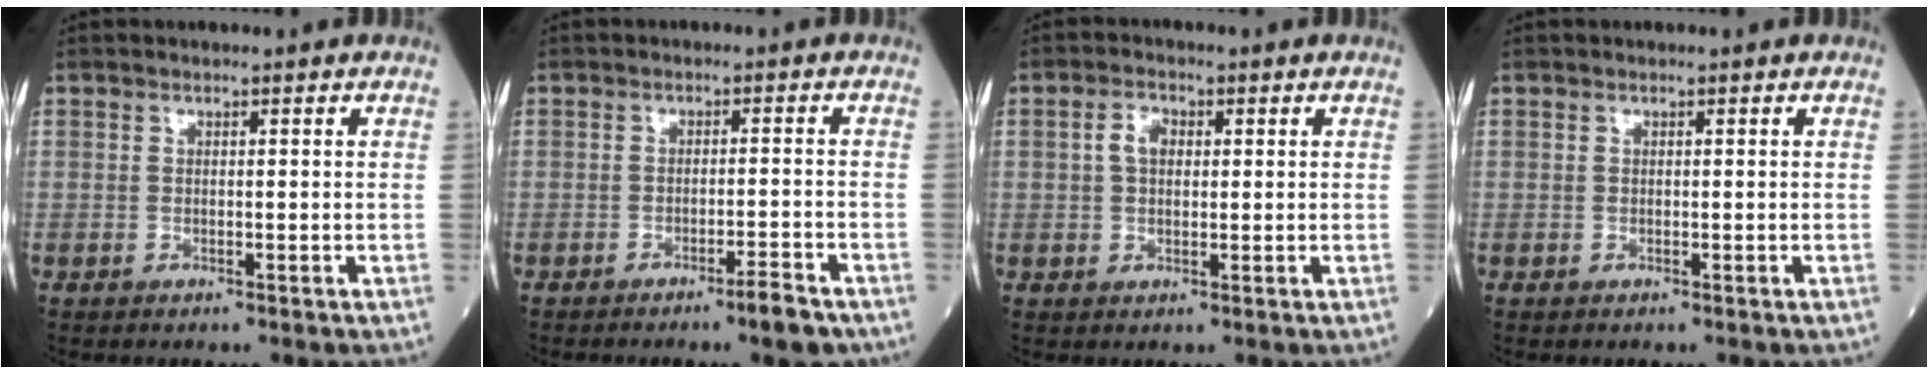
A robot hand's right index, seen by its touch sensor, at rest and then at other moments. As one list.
[{"total": 4.1, "force": [-2.9, 0.2, 2.9], "torque": [-0.037, -0.003, -0.042]}, {"total": 3.2, "force": [0.7, 2.0, 2.4], "torque": [-0.047, 0.010, 0.013]}, {"total": 0.0}]